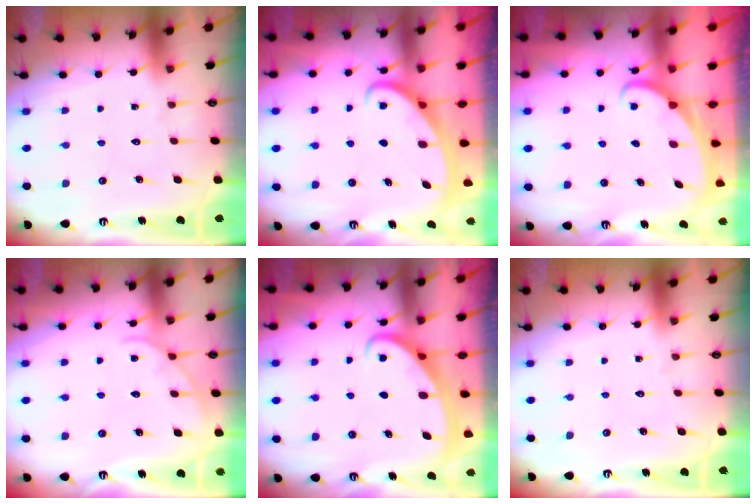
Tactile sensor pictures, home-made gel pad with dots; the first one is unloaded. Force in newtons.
{"total": 2.5, "press": 2.5, "slide": 0.3}
{"total": 2.0, "press": 2.0, "slide": 0.1}
{"total": 4.9, "press": 4.9, "slide": 0.4}
{"total": 2.6, "press": 2.6, "slide": 0.4}
{"total": 0.0}